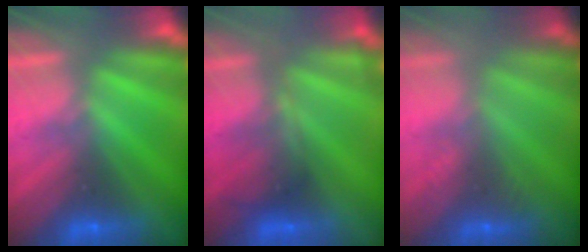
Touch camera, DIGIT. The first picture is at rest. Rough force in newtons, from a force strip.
{"total": 4.8}
{"total": 2.4}